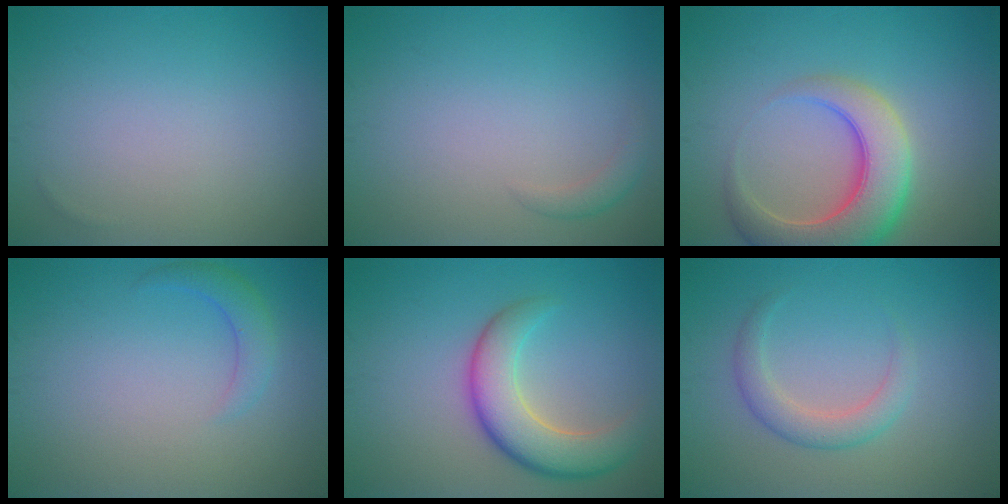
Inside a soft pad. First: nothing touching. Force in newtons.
{"total": 1.1, "press": 1.1, "slide": 0.1}
{"total": 7.7, "press": 7.7, "slide": 0.7}
{"total": 2.0, "press": 2.0, "slide": 0.2}
{"total": 6.0, "press": 6.0, "slide": 0.4}
{"total": 2.5, "press": 2.5, "slide": 0.2}